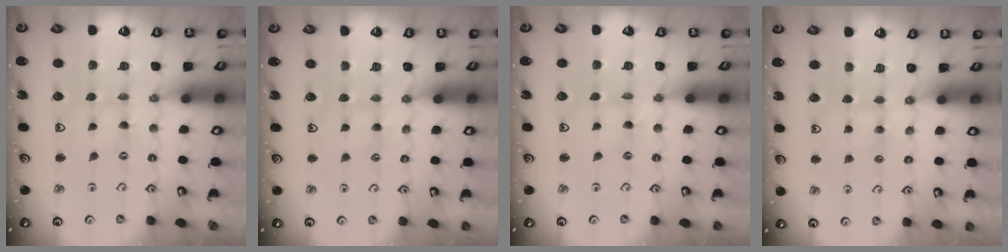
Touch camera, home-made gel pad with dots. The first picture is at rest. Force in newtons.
{"total": 2.8, "press": 2.8, "slide": 0.3}
{"total": 0.0}
{"total": 2.8, "press": 2.7, "slide": 0.6}